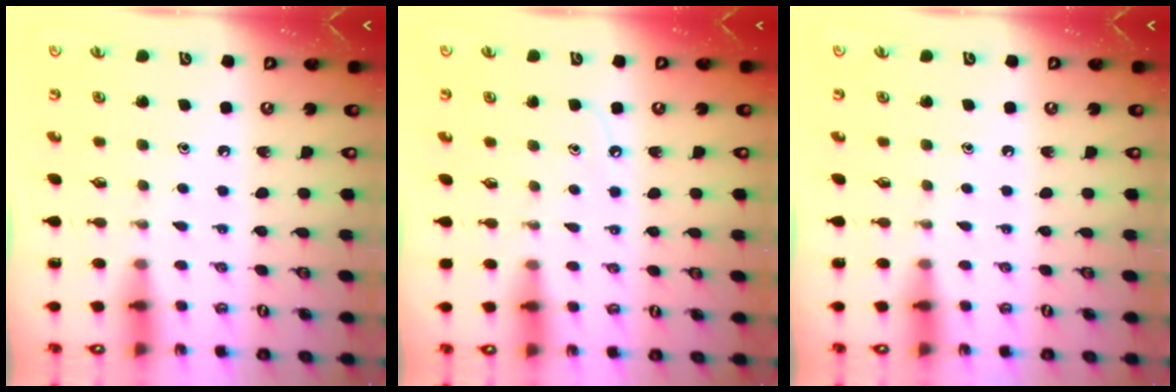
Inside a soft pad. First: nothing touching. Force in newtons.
{"total": 3.8, "press": 3.8, "slide": 0.5}
{"total": 0.0}